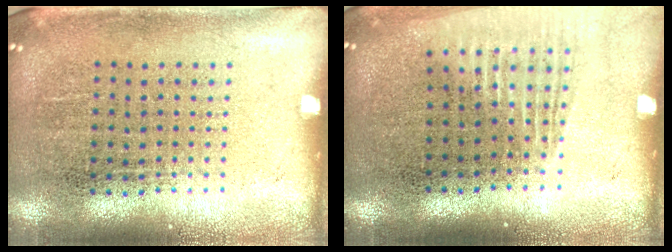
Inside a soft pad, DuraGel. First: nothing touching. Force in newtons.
{"total": 1.4, "press": 1.3, "slide": 0.6}